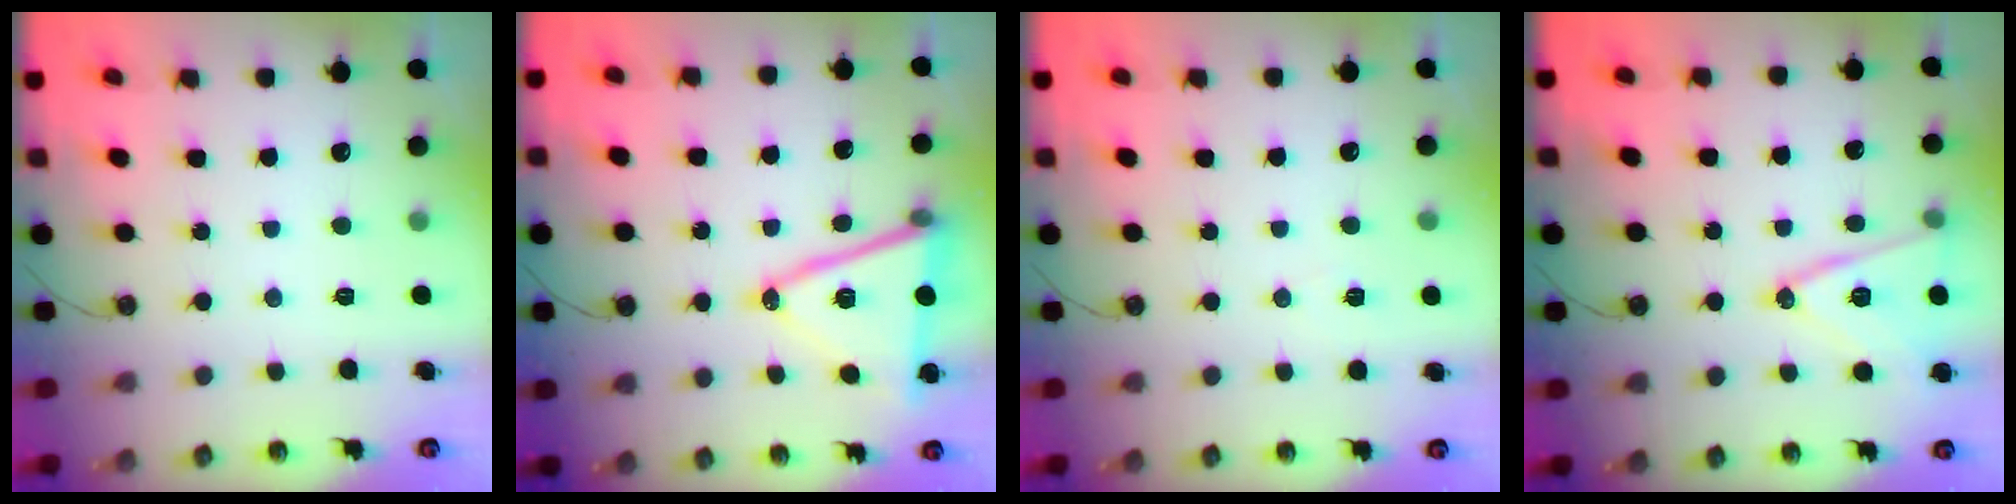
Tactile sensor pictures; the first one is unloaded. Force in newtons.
{"total": 15.4, "press": 14.9, "slide": 3.8}
{"total": 5.0, "press": 3.4, "slide": 3.7}
{"total": 14.5, "press": 14.1, "slide": 3.3}